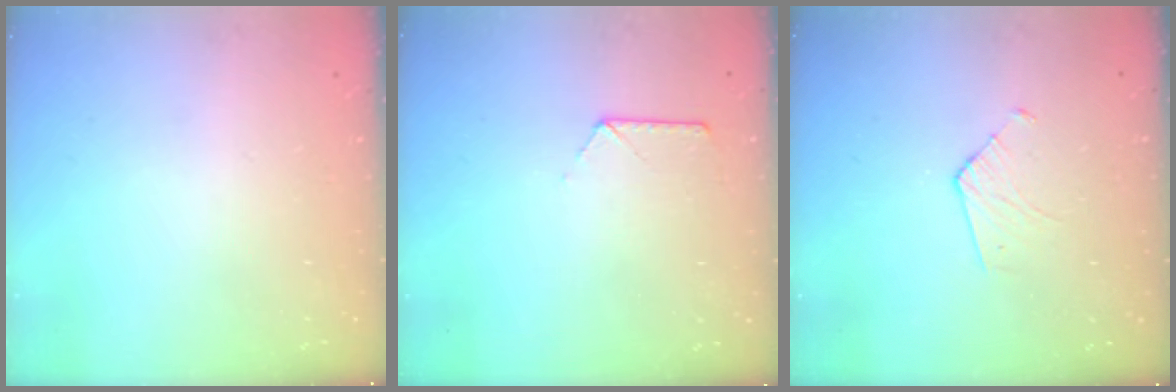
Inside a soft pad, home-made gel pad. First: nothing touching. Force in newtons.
{"total": 6.0, "press": 6.0, "slide": 0.5}
{"total": 4.2, "press": 4.2, "slide": 0.4}